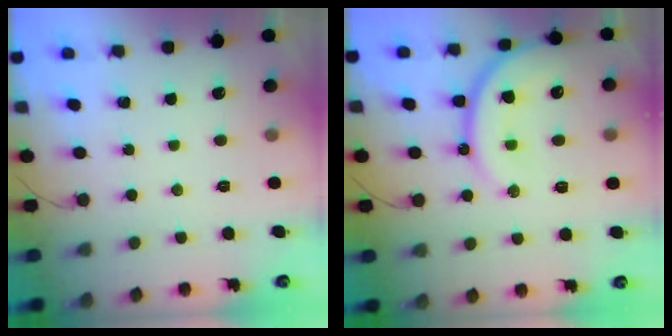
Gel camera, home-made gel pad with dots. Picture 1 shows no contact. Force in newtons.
{"total": 16.6, "press": 16.5, "slide": 2.0}